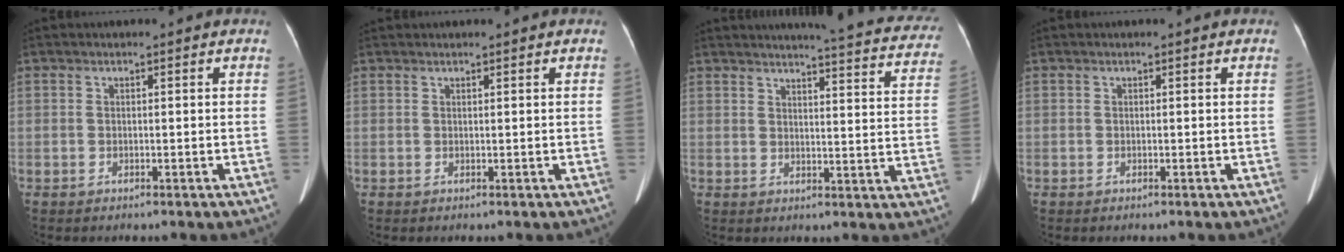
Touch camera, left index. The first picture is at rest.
{"total": 1.3, "force": [1.3, 0.0, 0.4], "torque": [-0.005, 0.019, 0.023]}
{"total": 22.0, "force": [20.5, 2.2, 7.6], "torque": [-0.083, -0.070, 0.219]}
{"total": 0.0}